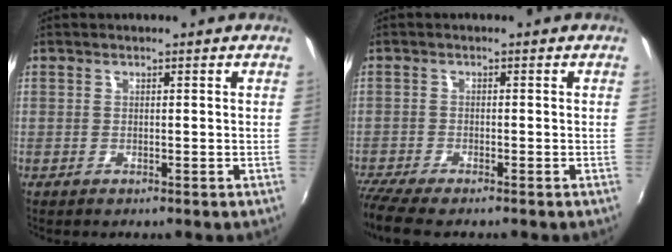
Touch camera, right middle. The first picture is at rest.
{"total": 6.1, "force": [-5.2, 0.6, 3.0], "torque": [-0.082, -0.030, -0.095]}